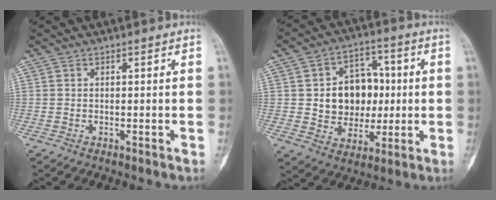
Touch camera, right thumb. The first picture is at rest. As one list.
[{"total": 13.2, "force": [0.8, 10.5, 7.9], "torque": [-0.065, 0.016, 0.021]}]